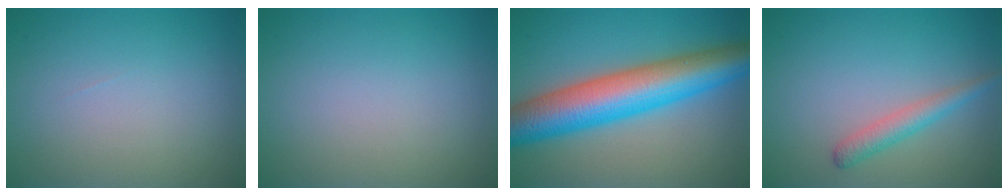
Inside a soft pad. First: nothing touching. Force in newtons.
{"total": 0.0}
{"total": 10.7, "press": 10.7, "slide": 0.1}
{"total": 2.3, "press": 2.3, "slide": 0.0}